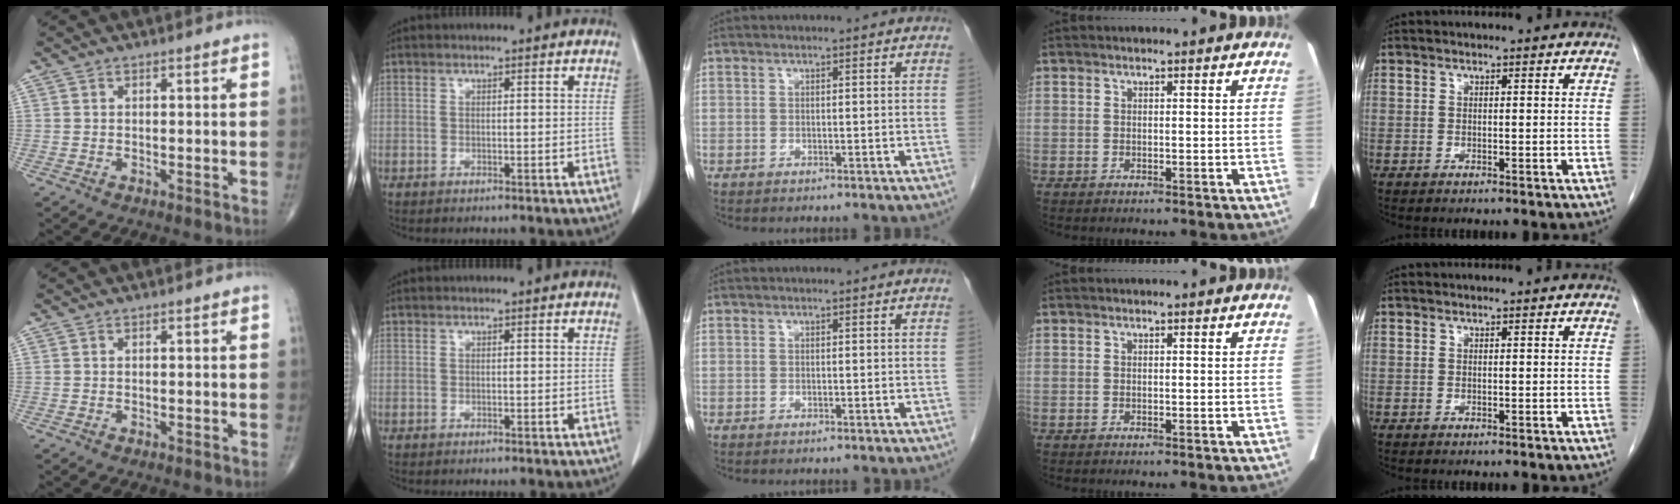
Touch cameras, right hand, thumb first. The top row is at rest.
{}